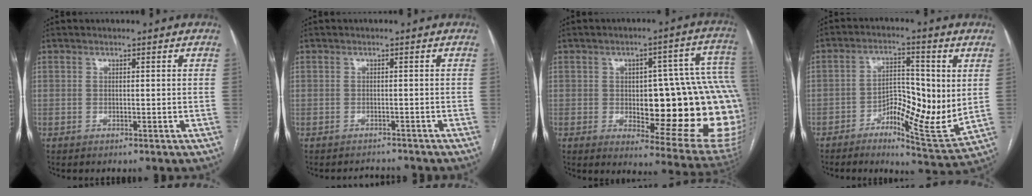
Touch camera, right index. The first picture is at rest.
{"total": 2.4, "force": [-2.3, 0.4, -0.6], "torque": [0.013, -0.006, -0.031]}
{"total": 25.7, "force": [-2.2, 7.3, 24.5], "torque": [-0.214, 0.033, -0.001]}
{"total": 10.5, "force": [-0.7, 3.7, 9.8], "torque": [-0.162, 0.005, -0.009]}